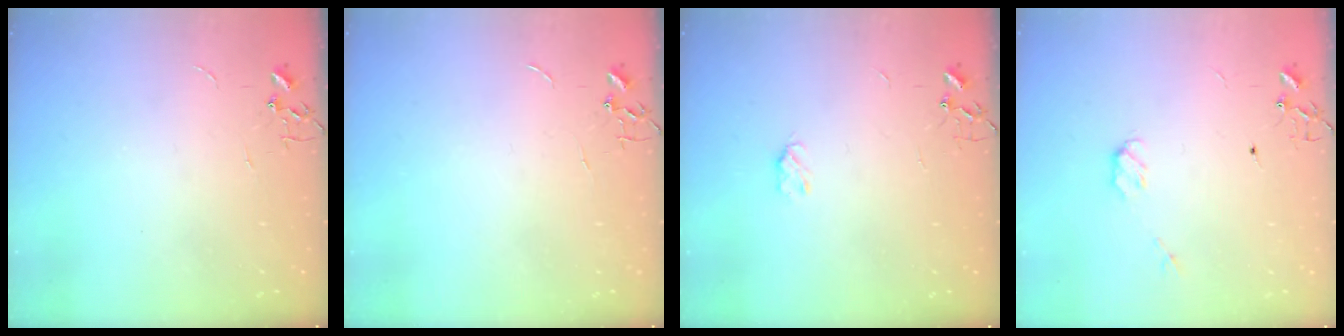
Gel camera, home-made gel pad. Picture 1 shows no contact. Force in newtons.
{"total": 0.0}
{"total": 3.9, "press": 3.9, "slide": 0.5}
{"total": 3.8, "press": 3.7, "slide": 0.6}